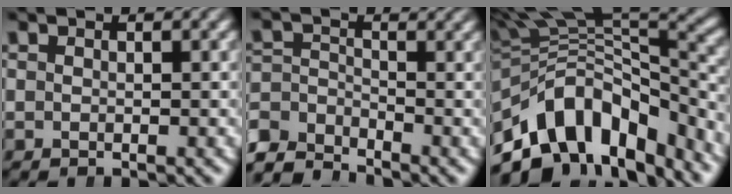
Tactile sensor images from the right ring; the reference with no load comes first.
{"total": 4.4, "force": [-3.2, 2.7, 1.4], "torque": [-0.033, -0.026, -0.054]}
{"total": 13.0, "force": [-3.7, 9.0, 8.7], "torque": [-0.167, -0.028, -0.045]}